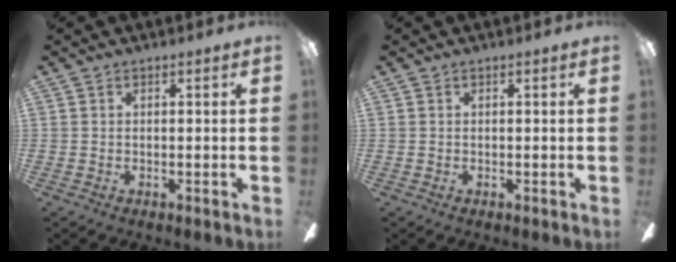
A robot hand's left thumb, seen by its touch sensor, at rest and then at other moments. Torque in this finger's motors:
{"motor_torque": [0.01, 0.01, -0.03, 0.04, 0.00]}